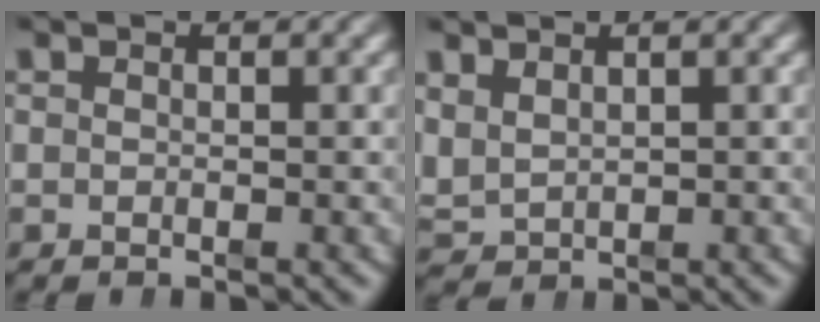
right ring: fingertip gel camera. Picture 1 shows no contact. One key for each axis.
{"total": 2.6, "fx": 0.9, "fy": 2.2, "fz": 1.1, "tx": -0.044, "ty": -0.011, "tz": 0.032}